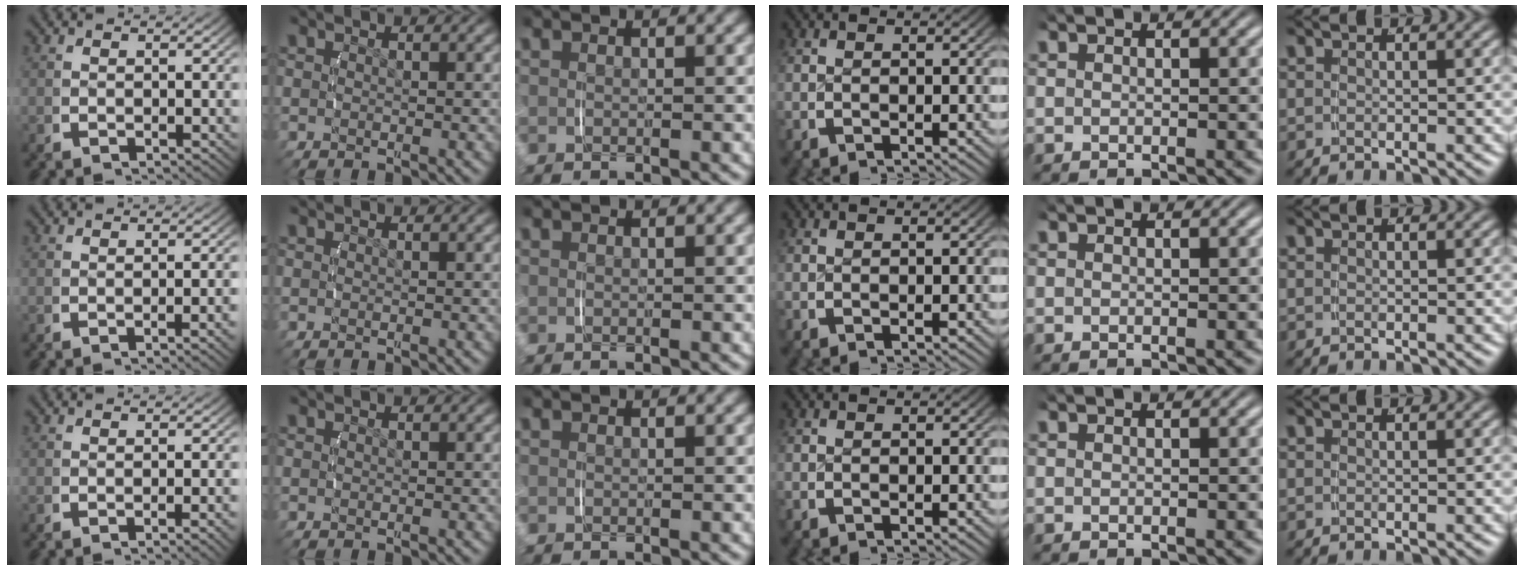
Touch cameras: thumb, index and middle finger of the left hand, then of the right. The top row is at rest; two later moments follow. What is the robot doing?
{"motion": "lift_and_place", "object": "measuring cup"}